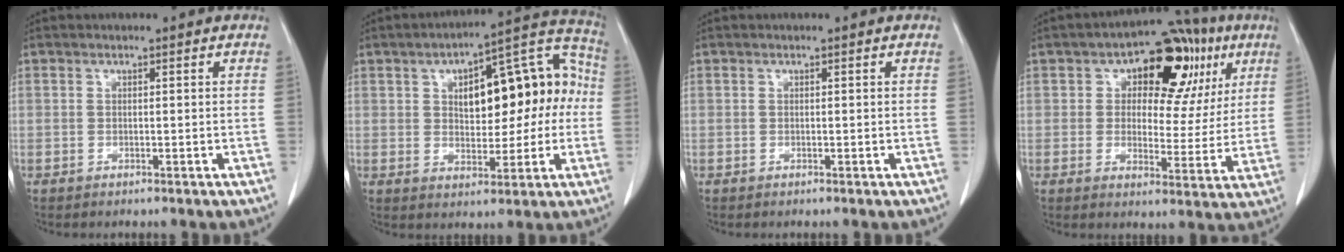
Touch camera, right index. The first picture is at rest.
{"total": 17.2, "force": [1.9, 7.9, 15.2], "torque": [-0.208, 0.053, 0.034]}
{"total": 0.0}
{"total": 15.0, "force": [6.0, 8.4, 10.9], "torque": [-0.120, 0.037, 0.081]}